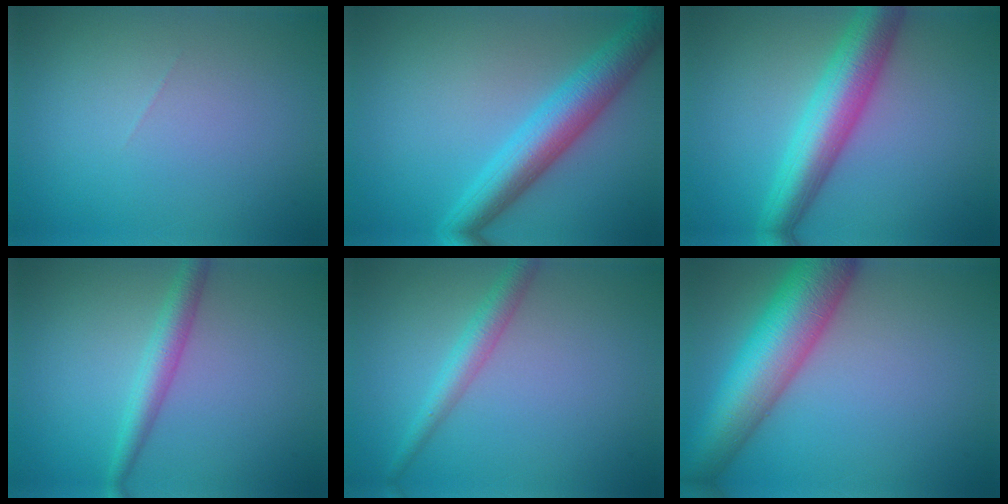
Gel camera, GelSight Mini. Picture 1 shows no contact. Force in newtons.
{"total": 6.2, "press": 6.2, "slide": 0.0}
{"total": 6.8, "press": 6.8, "slide": 0.2}
{"total": 2.6, "press": 2.6, "slide": 0.1}
{"total": 2.6, "press": 2.6, "slide": 0.0}
{"total": 10.1, "press": 10.1, "slide": 0.5}